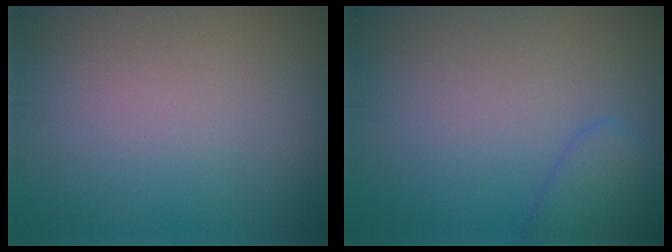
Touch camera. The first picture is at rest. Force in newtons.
{"total": 2.5, "press": 2.5, "slide": 0.2}